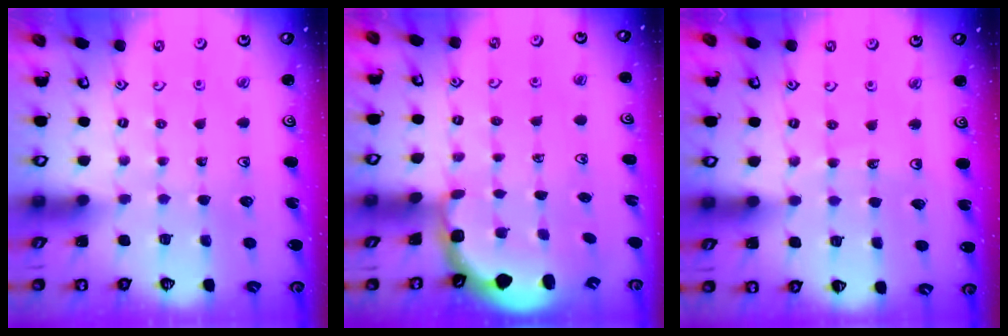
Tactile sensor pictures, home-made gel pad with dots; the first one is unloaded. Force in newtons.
{"total": 2.4, "press": 2.1, "slide": 1.2}
{"total": 2.5, "press": 2.5, "slide": 0.2}